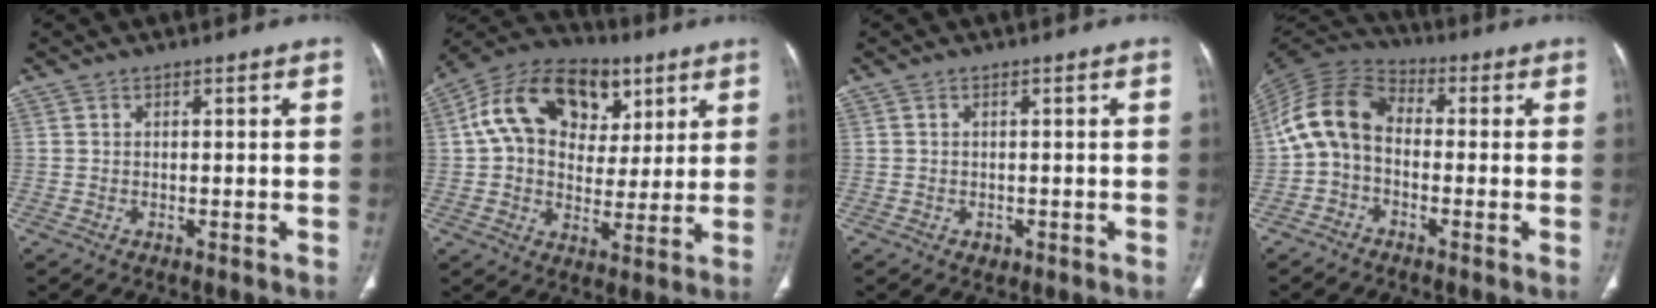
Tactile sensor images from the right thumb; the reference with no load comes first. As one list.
[{"total": 19.6, "force": [6.7, 13.8, 12.2], "torque": [-0.178, 0.010, 0.102]}, {"total": 1.2, "force": [-0.4, 1.0, 0.5], "torque": [-0.006, 0.002, -0.001]}, {"total": 10.5, "force": [-1.0, 7.5, 7.3], "torque": [-0.138, 0.031, -0.036]}]